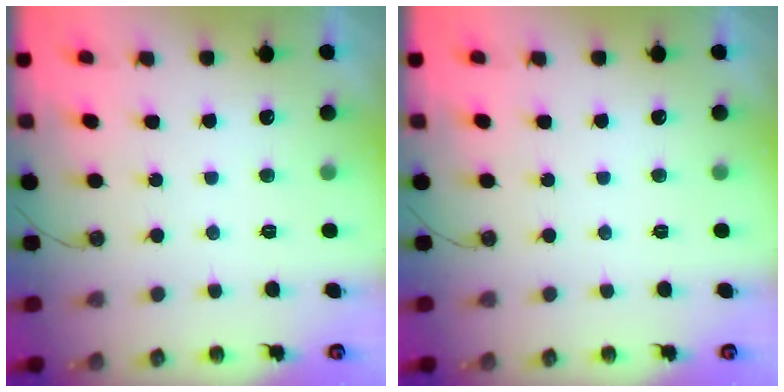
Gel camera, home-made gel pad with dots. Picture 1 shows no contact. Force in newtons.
{"total": 0.0}